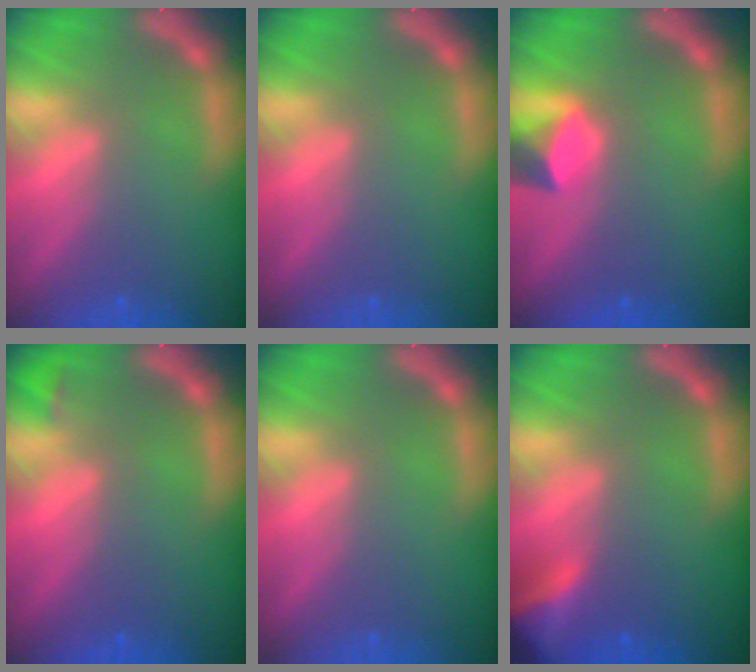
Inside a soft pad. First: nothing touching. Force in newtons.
{"total": 0.0}
{"total": 3.0}
{"total": 0.9}
{"total": 0.0}
{"total": 4.9}